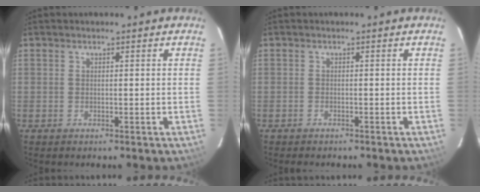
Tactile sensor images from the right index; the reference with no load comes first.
{"total": 1.9, "force": [-1.8, 0.5, 0.5], "torque": [-0.016, -0.003, -0.029]}